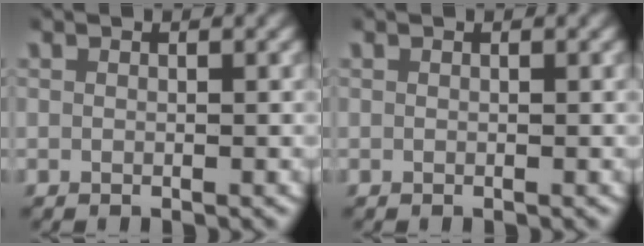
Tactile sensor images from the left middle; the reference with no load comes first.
{"total": 0.0}